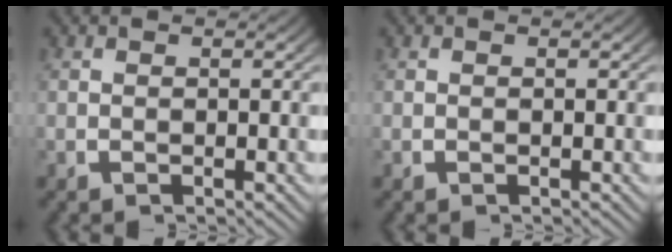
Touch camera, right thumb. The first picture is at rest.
{"total": 0.0}